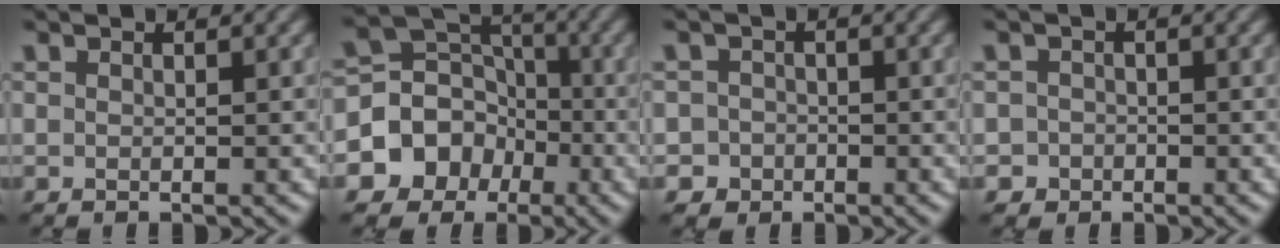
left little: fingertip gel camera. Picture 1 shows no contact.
{"total": 6.6, "force": [-2.5, 5.7, 2.1], "torque": [-0.019, 0.011, -0.068]}
{"total": 2.6, "force": [-1.2, 2.3, 0.0], "torque": [0.030, 0.004, -0.025]}
{"total": 1.6, "force": [-0.8, 1.4, -0.1], "torque": [0.021, 0.008, -0.015]}